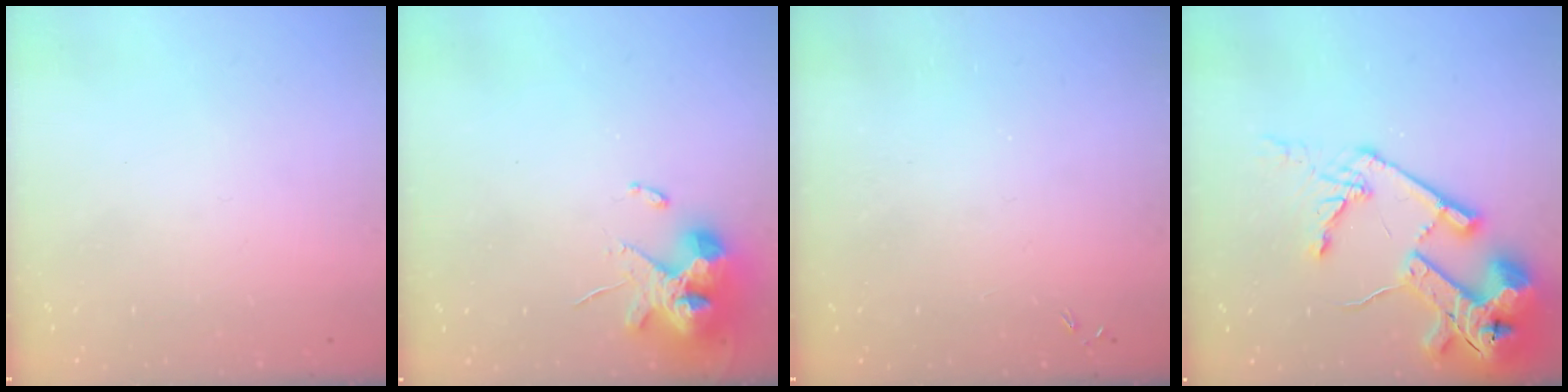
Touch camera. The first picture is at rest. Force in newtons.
{"total": 13.0, "press": 12.8, "slide": 2.1}
{"total": 0.0}
{"total": 20.9, "press": 20.8, "slide": 2.5}